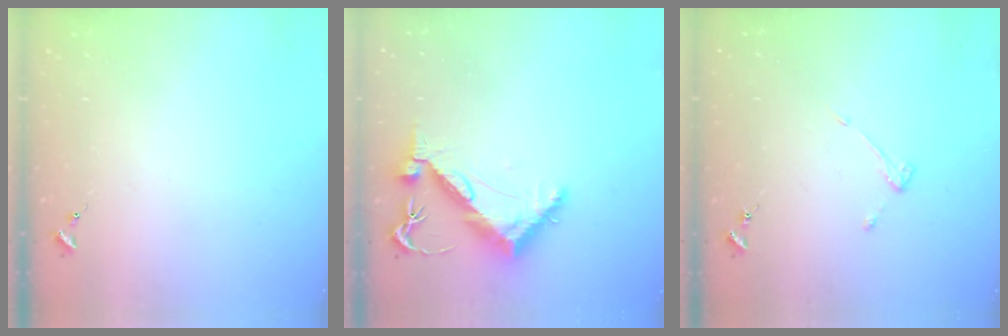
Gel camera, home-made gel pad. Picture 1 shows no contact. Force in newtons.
{"total": 11.0, "press": 10.9, "slide": 1.1}
{"total": 3.6, "press": 3.5, "slide": 0.6}